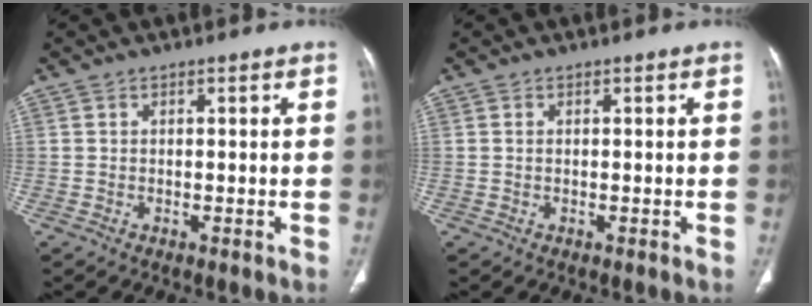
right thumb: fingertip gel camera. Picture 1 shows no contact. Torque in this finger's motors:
{"motor_torque": [-0.59, -0.20, -0.03, 0.47, 0.04]}